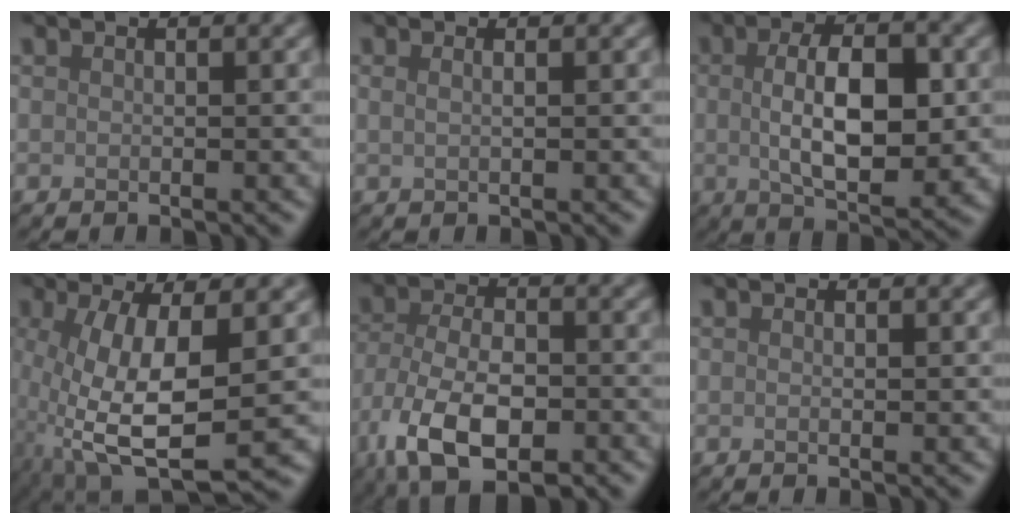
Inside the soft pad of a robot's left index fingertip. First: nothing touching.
{"total": 1.3, "force": [0.6, 0.7, 1.0], "torque": [-0.006, -0.003, -0.005]}
{"total": 7.9, "force": [0.3, 3.2, 7.2], "torque": [-0.120, 0.000, 0.001]}
{"total": 9.2, "force": [-1.5, 3.0, 8.5], "torque": [-0.186, -0.010, -0.023]}
{"total": 10.2, "force": [-4.7, 5.1, 7.4], "torque": [-0.155, -0.020, -0.084]}
{"total": 0.6, "force": [0.0, 0.1, 0.6], "torque": [-0.009, -0.002, 0.000]}